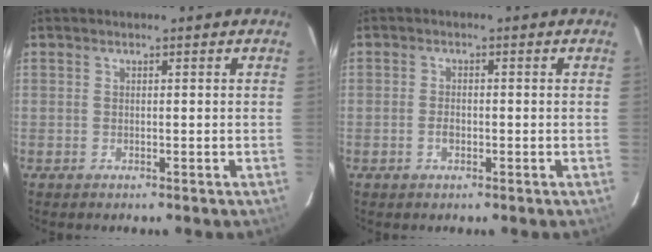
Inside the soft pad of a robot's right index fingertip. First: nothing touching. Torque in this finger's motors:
{"motor_torque": [0.00, 0.09, -0.05, -0.01]}